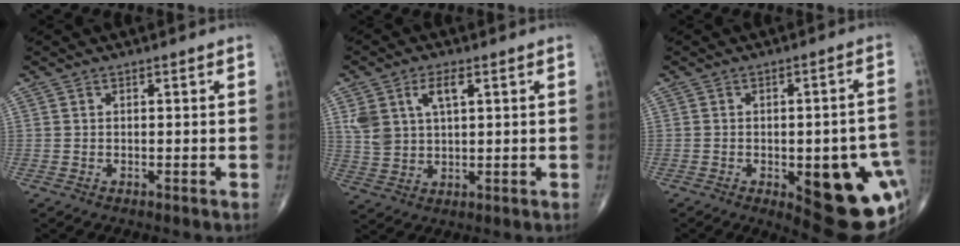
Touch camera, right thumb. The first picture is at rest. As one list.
[{"total": 7.7, "force": [3.1, 4.1, 5.8], "torque": [-0.112, -0.003, 0.065]}, {"total": 20.8, "force": [-5.8, 7.9, 18.4], "torque": [-0.164, 0.014, -0.045]}]